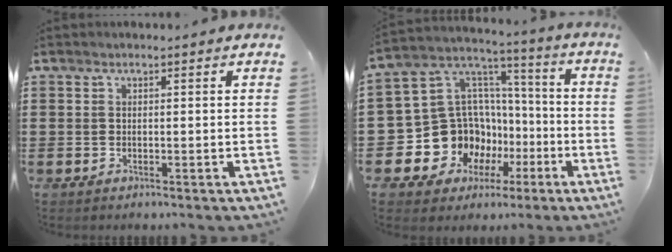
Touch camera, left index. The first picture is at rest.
{"total": 12.7, "force": [-4.2, 11.5, 3.3], "torque": [-0.125, -0.020, -0.052]}